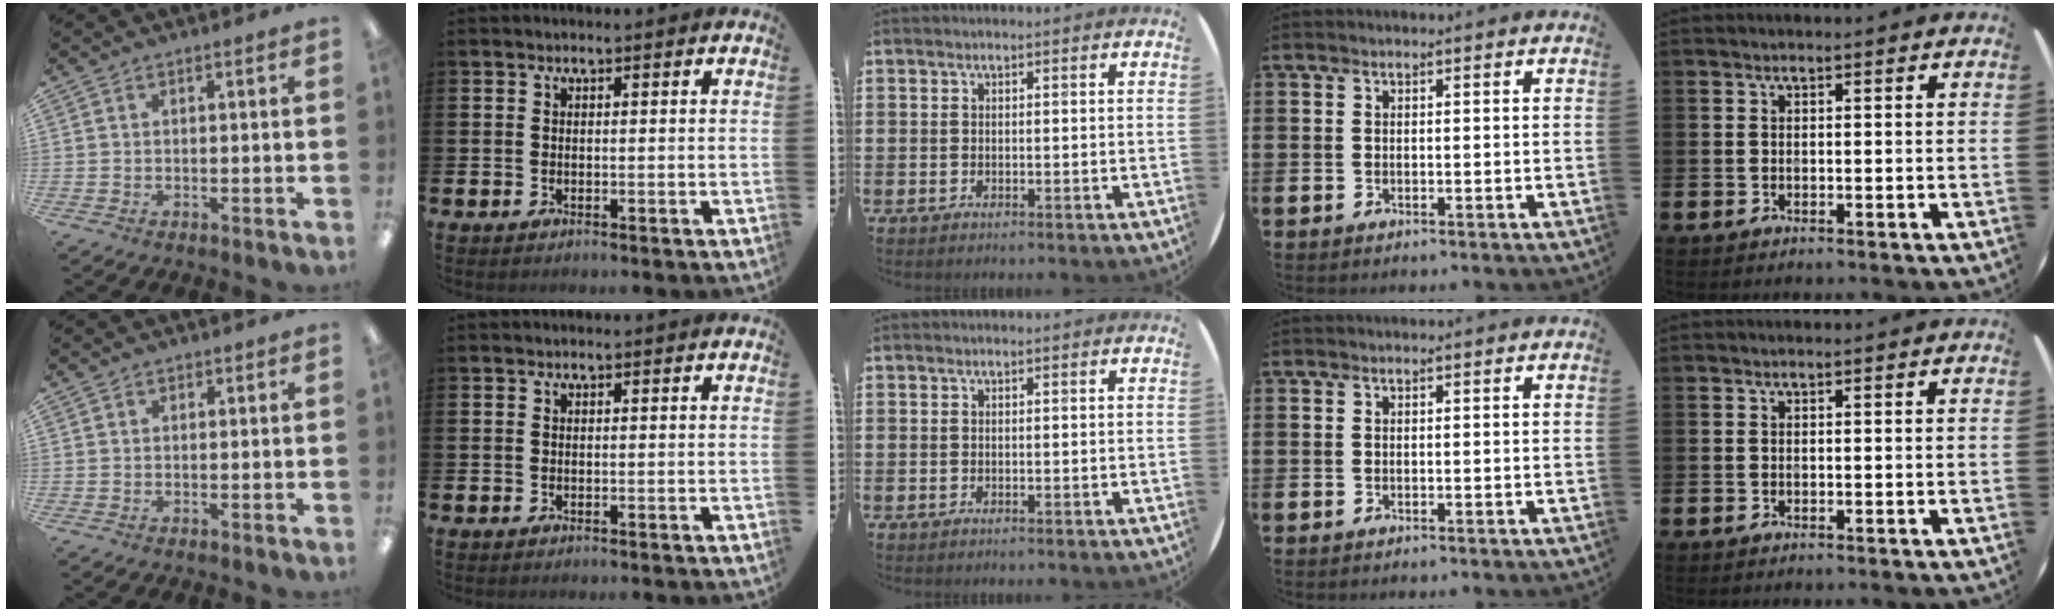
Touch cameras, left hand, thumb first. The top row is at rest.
{"thumb": {"total": 0.7, "force": [0.4, 0.5, 0.1], "torque": [0.006, 0.000, 0.005]}}